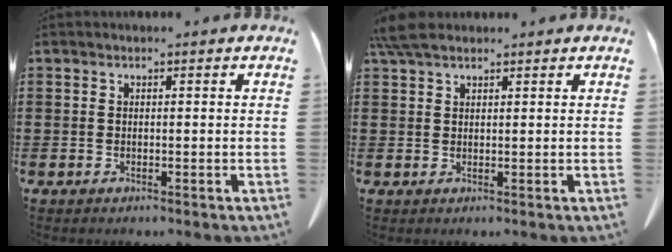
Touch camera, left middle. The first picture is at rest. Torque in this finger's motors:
{"motor_torque": [0.71, 0.48, 0.09, 0.03]}